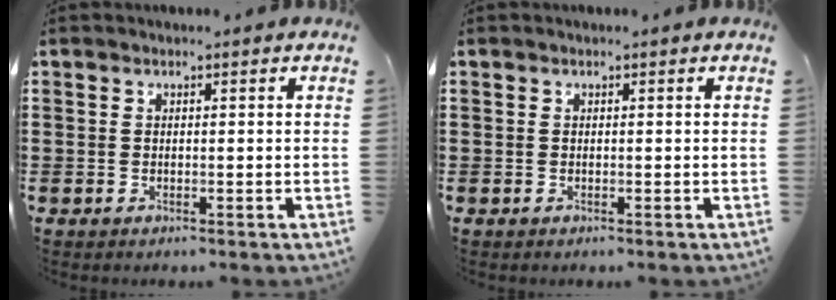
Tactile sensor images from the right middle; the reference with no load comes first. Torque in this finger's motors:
{"motor_torque": [1.29, -0.85, -0.01, 0.00]}